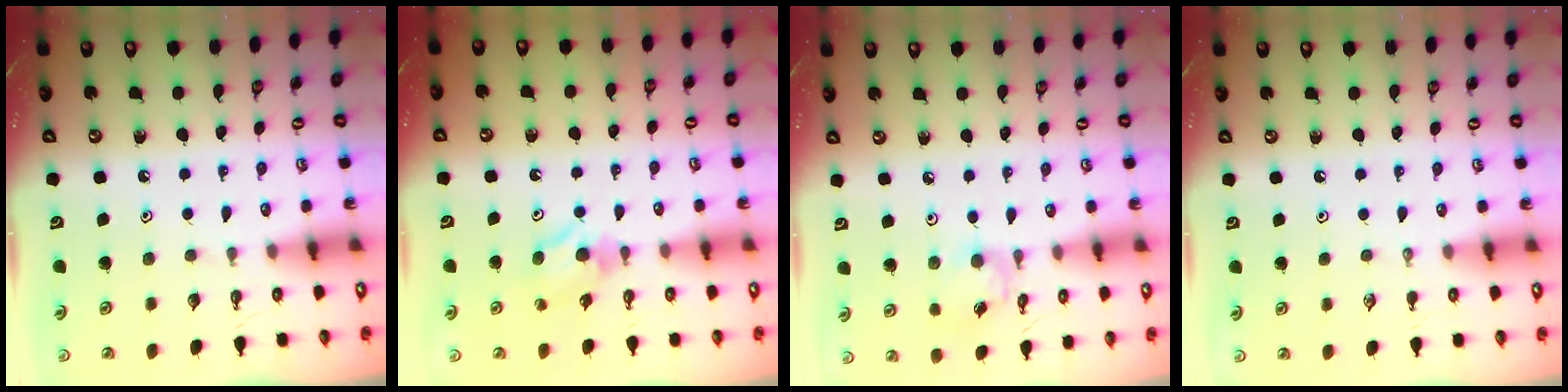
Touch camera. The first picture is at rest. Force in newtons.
{"total": 6.7, "press": 6.7, "slide": 0.4}
{"total": 5.2, "press": 5.2, "slide": 0.3}
{"total": 0.0}